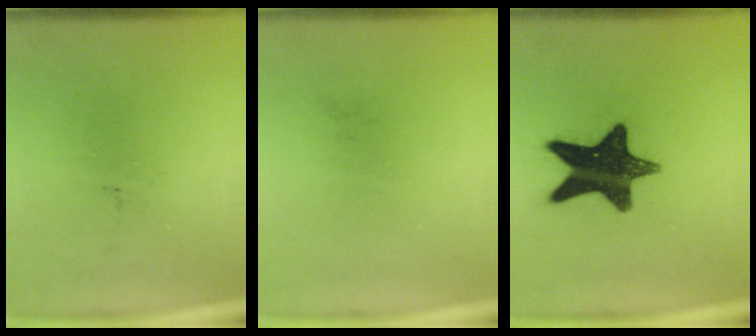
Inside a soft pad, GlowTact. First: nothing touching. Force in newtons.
{"total": 0.0}
{"total": 15.3}